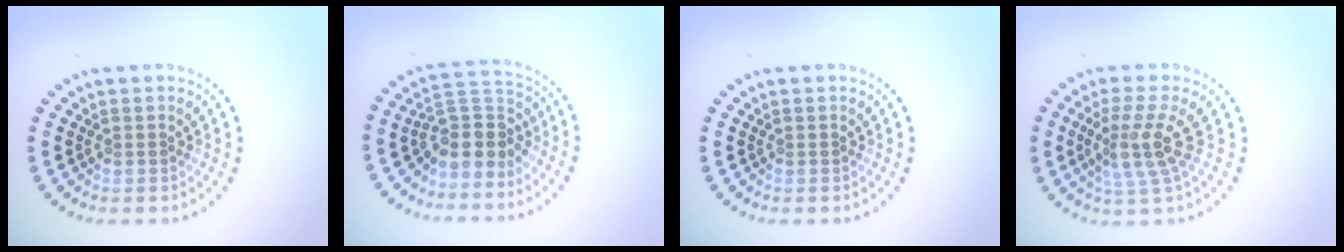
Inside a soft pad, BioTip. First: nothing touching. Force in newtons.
{"total": 4.1, "press": 3.4, "slide": 2.3}
{"total": 0.0}
{"total": 3.8, "press": 2.8, "slide": 2.6}